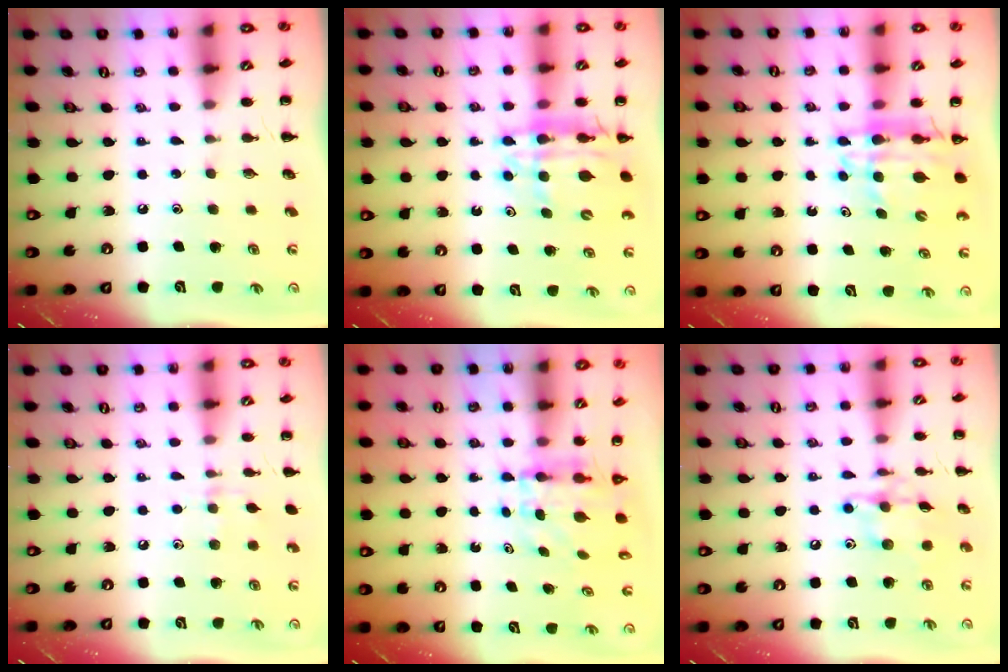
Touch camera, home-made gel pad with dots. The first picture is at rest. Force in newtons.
{"total": 13.0, "press": 12.4, "slide": 3.9}
{"total": 12.2, "press": 11.5, "slide": 4.2}
{"total": 5.4, "press": 5.1, "slide": 1.7}
{"total": 4.5, "press": 4.4, "slide": 0.6}
{"total": 11.6, "press": 11.6, "slide": 0.5}